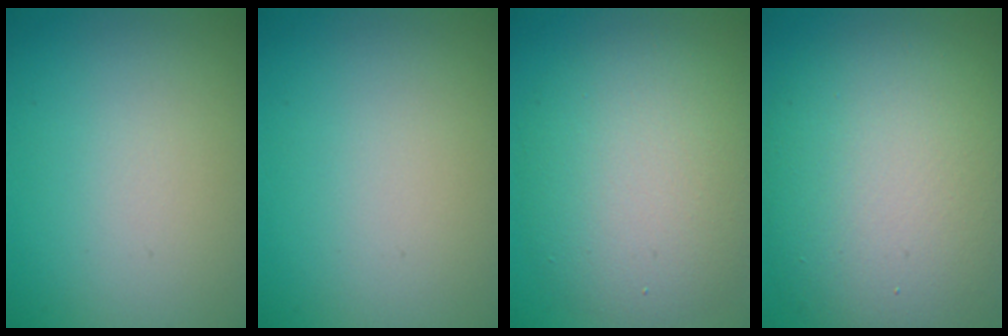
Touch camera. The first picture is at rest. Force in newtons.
{"total": 0.0}
{"total": 8.0, "press": 7.9, "slide": 0.7}
{"total": 11.8, "press": 11.7, "slide": 1.0}